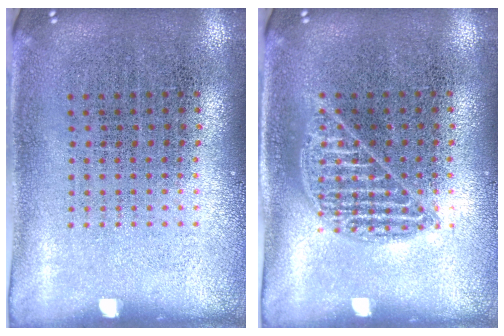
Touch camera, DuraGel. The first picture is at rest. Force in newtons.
{"total": 1.0, "press": 1.0, "slide": 0.1}